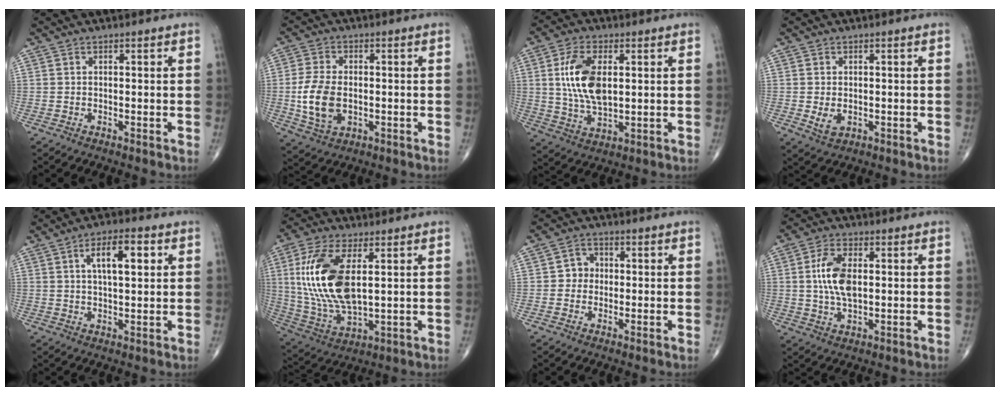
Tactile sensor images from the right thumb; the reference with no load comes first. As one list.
[{"total": 9.4, "force": [-1.0, 5.9, 7.3], "torque": [-0.144, -0.001, -0.016]}, {"total": 11.6, "force": [2.1, 6.0, 9.7], "torque": [-0.186, -0.008, 0.043]}, {"total": 3.0, "force": [-0.3, 2.0, 2.2], "torque": [-0.035, -0.005, 0.001]}, {"total": 8.3, "force": [2.7, 3.3, 7.2], "torque": [-0.101, 0.000, 0.041]}, {"total": 18.2, "force": [3.5, 8.5, 15.8], "torque": [-0.331, -0.017, 0.076]}, {"total": 3.8, "force": [-0.1, 3.4, 1.6], "torque": [-0.003, 0.011, -0.010]}, {"total": 8.4, "force": [1.0, 4.3, 7.1], "torque": [-0.143, 0.000, 0.019]}]